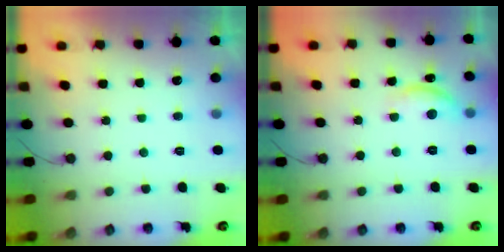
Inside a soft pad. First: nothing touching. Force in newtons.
{"total": 10.3, "press": 10.3, "slide": 0.6}